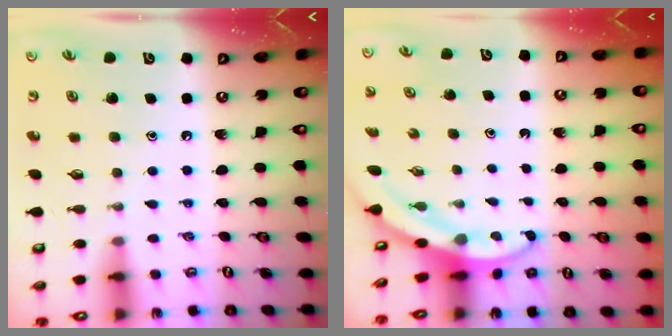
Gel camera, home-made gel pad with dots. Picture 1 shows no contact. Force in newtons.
{"total": 3.5, "press": 3.5, "slide": 0.1}